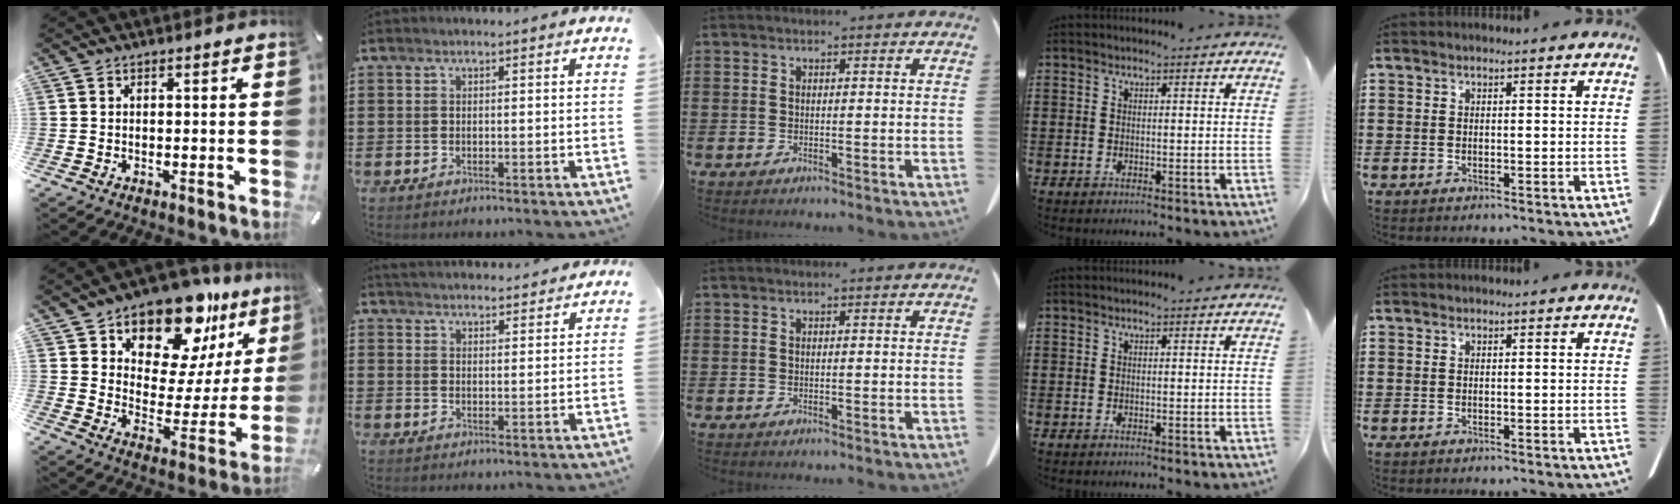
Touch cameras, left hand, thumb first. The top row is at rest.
{"thumb": {"total": 16.8, "force": [13.4, 8.1, 6.0], "torque": [-0.098, -0.117, 0.232]}, "index": {"total": 3.4, "force": [3.4, 0.1, 0.2], "torque": [-0.016, -0.012, 0.062]}}